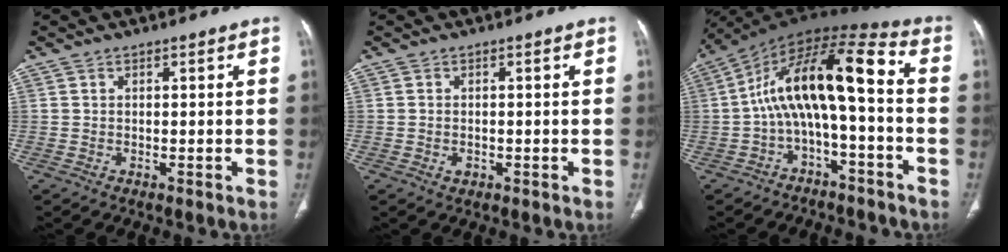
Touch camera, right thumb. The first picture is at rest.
{"total": 1.4, "force": [-0.4, 1.1, 0.8], "torque": [-0.011, 0.004, -0.004]}
{"total": 15.2, "force": [-2.0, 5.4, 14.1], "torque": [-0.249, 0.089, -0.039]}